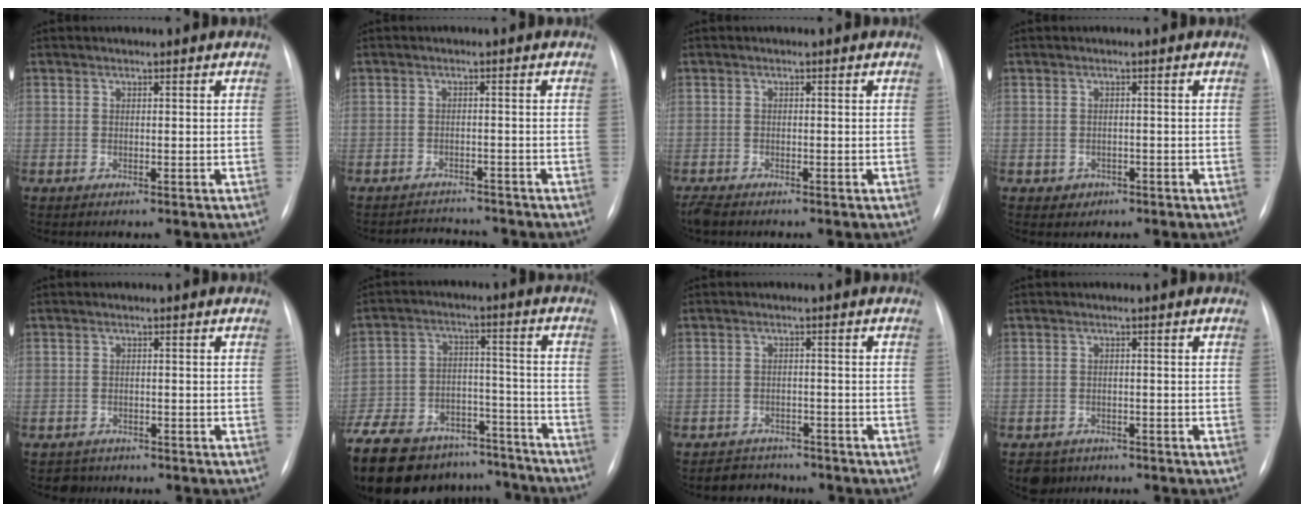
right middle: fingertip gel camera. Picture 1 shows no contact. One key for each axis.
{"total": 4.1, "fx": -4.0, "fy": 0.8, "fz": -0.1, "tx": -0.002, "ty": 0.003, "tz": -0.059}
{"total": 2.3, "fx": -2.0, "fy": 0.7, "fz": 1.0, "tx": -0.023, "ty": -0.006, "tz": -0.033}
{"total": 1.7, "fx": -0.8, "fy": 1.5, "fz": 0.2, "tx": -0.002, "ty": 0.006, "tz": -0.008}
{"total": 1.9, "fx": -1.5, "fy": 1.1, "fz": -0.4, "tx": 0.002, "ty": 0.002, "tz": -0.024}
{"total": 25.8, "fx": -21.2, "fy": 10.7, "fz": 9.9, "tx": -0.217, "ty": -0.002, "tz": -0.311}
{"total": 4.3, "fx": -3.8, "fy": 1.9, "fz": -0.4, "tx": 0.007, "ty": 0.004, "tz": -0.057}
{"total": 3.1, "fx": -2.3, "fy": 2.1, "fz": 0.0, "tx": -0.001, "ty": 0.003, "tz": -0.036}